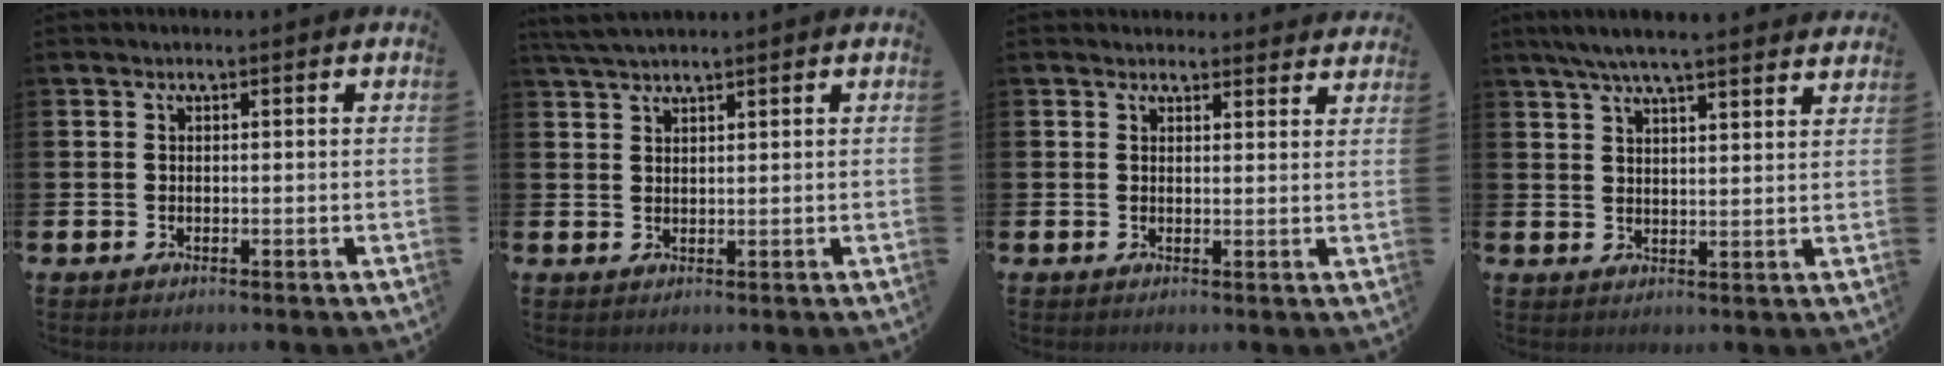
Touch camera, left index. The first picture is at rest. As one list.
[{"total": 3.1, "force": [2.8, 0.4, 1.2], "torque": [-0.034, -0.002, 0.055]}, {"total": 2.4, "force": [2.4, 0.6, -0.2], "torque": [0.009, -0.014, 0.042]}, {"total": 6.1, "force": [5.8, 0.2, 2.0], "torque": [-0.050, -0.023, 0.102]}]